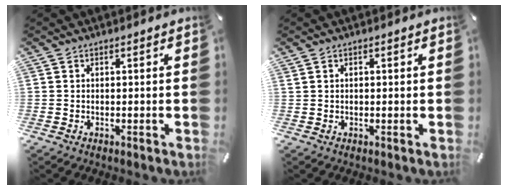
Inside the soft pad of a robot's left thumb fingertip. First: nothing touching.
{"total": 0.7, "force": [0.2, 0.5, 0.5], "torque": [-0.010, 0.004, 0.002]}